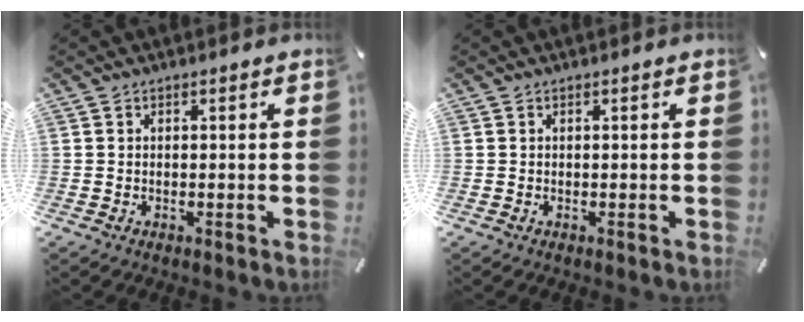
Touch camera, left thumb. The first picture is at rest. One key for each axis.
{"total": 0.0}